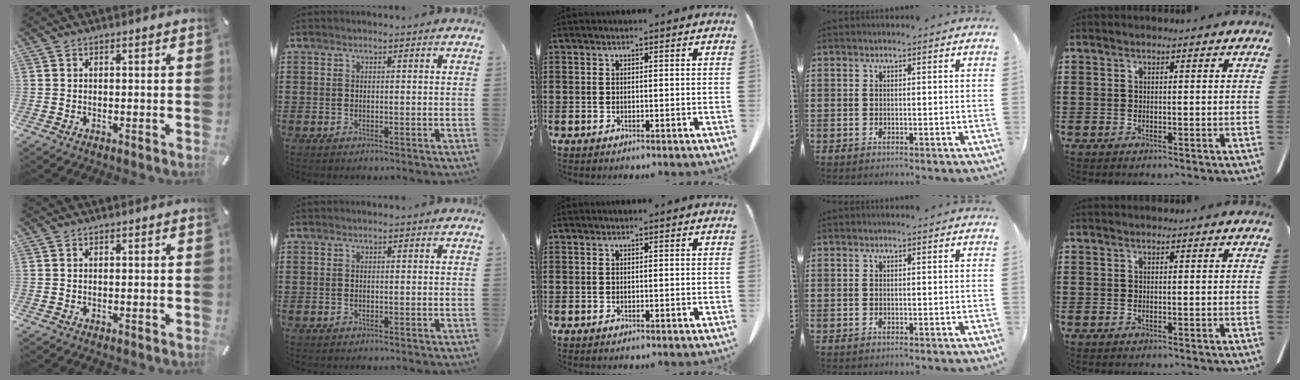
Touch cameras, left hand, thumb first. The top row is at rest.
{}